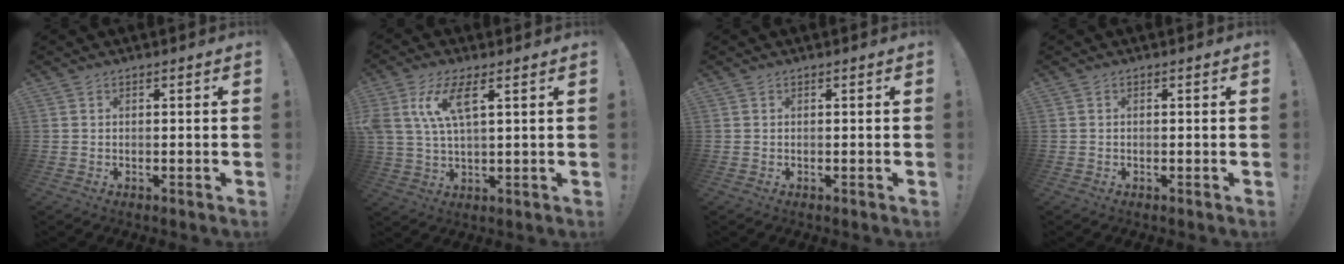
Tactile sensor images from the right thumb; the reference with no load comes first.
{"total": 10.1, "force": [4.4, 3.8, 8.3], "torque": [-0.165, -0.005, 0.082]}
{"total": 0.0}
{"total": 0.0}